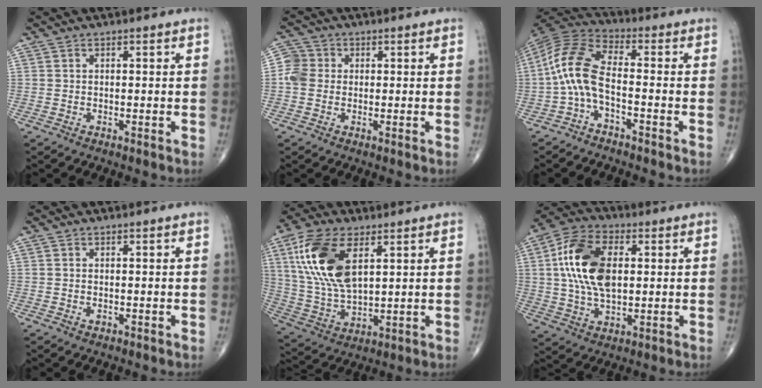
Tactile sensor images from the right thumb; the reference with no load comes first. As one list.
[{"total": 4.2, "force": [0.0, 3.9, 1.7], "torque": [-0.025, 0.011, -0.009]}, {"total": 10.1, "force": [-2.4, 4.5, 8.7], "torque": [-0.182, 0.045, -0.059]}, {"total": 0.5, "force": [-0.2, 0.3, 0.4], "torque": [-0.005, 0.002, -0.001]}, {"total": 16.3, "force": [5.8, 8.0, 12.9], "torque": [-0.260, -0.014, 0.117]}, {"total": 15.2, "force": [2.2, 8.6, 12.3], "torque": [-0.235, 0.011, 0.038]}]